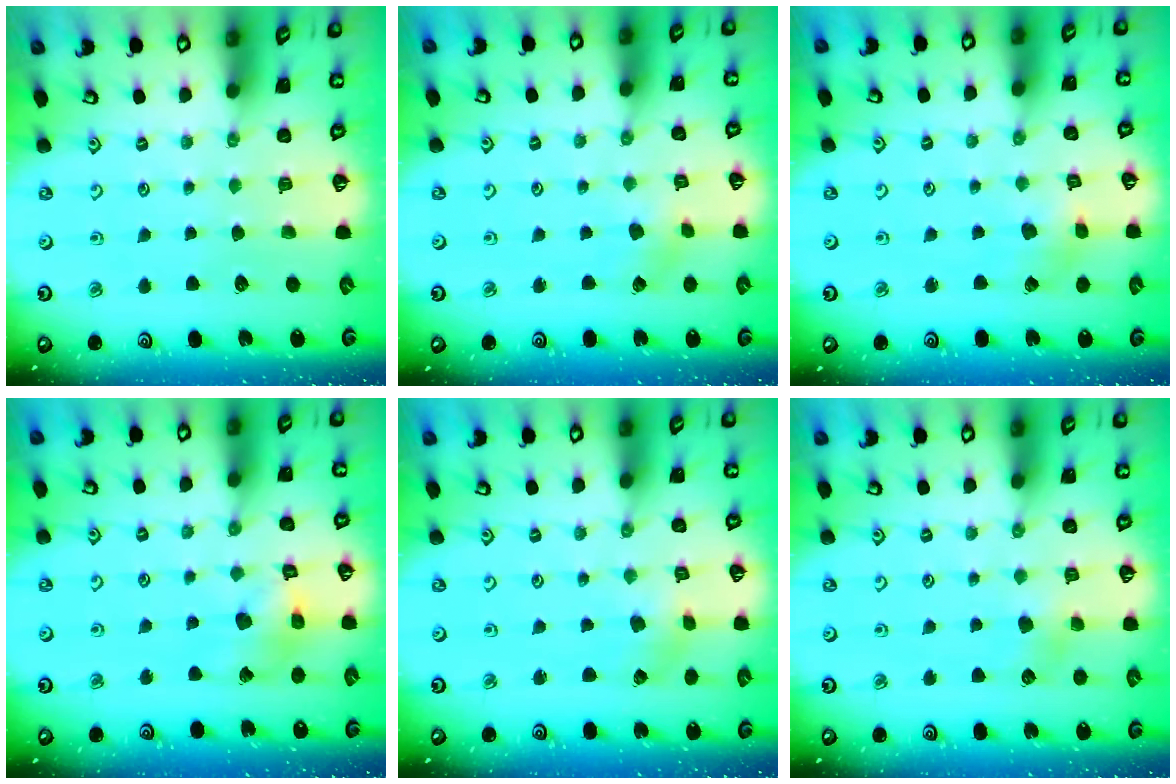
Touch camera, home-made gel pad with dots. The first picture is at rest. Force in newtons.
{"total": 2.7, "press": 2.6, "slide": 0.6}
{"total": 2.4, "press": 2.3, "slide": 0.5}
{"total": 11.2, "press": 11.1, "slide": 1.4}
{"total": 1.2, "press": 1.2, "slide": 0.2}
{"total": 4.2, "press": 4.1, "slide": 0.6}